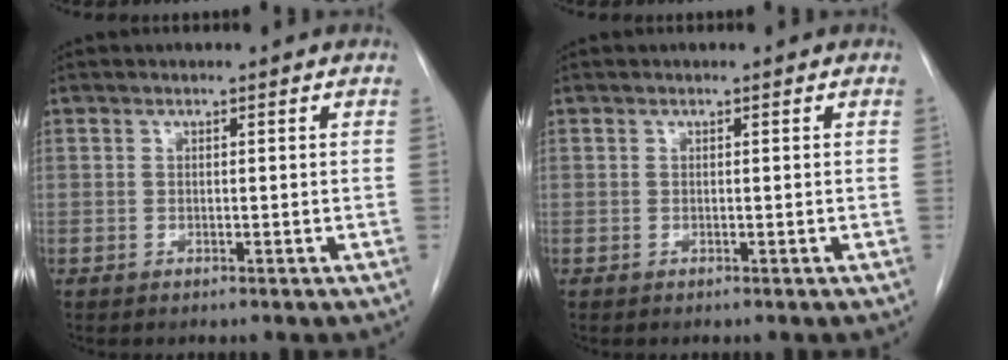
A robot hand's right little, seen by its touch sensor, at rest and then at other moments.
{"total": 0.0}